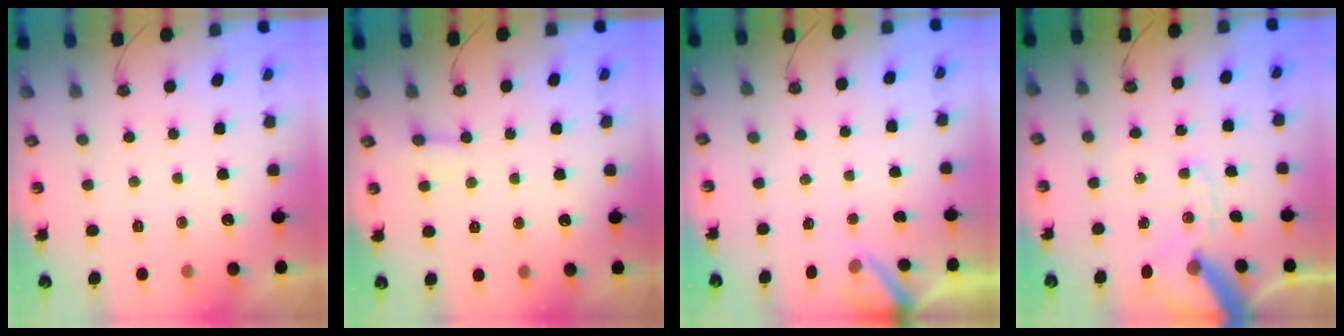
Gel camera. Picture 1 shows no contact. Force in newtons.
{"total": 2.7, "press": 2.7, "slide": 0.5}
{"total": 2.4, "press": 2.4, "slide": 0.3}
{"total": 13.4, "press": 13.3, "slide": 2.0}